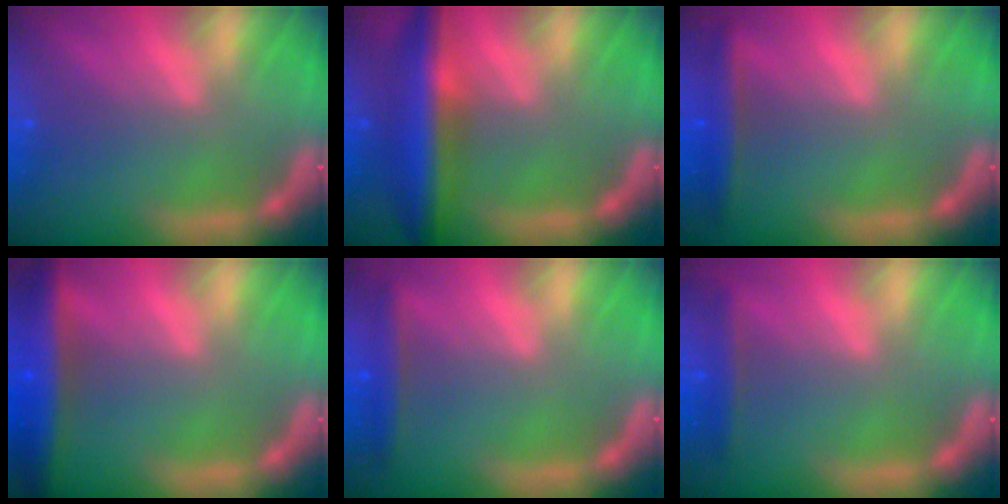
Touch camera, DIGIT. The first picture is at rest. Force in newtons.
{"total": 7.5}
{"total": 2.9}
{"total": 6.5}
{"total": 2.4}
{"total": 1.9}